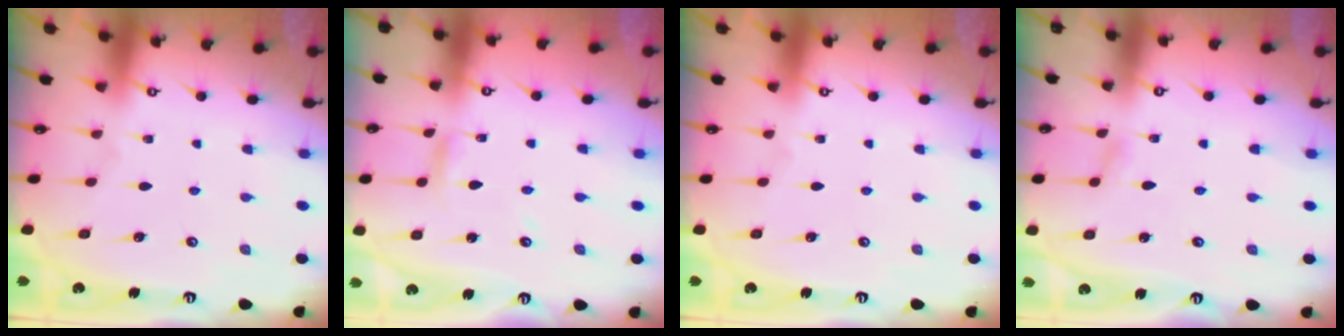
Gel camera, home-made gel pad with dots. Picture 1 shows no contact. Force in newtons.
{"total": 3.2, "press": 3.2, "slide": 0.2}
{"total": 0.0}
{"total": 1.6, "press": 1.6, "slide": 0.1}